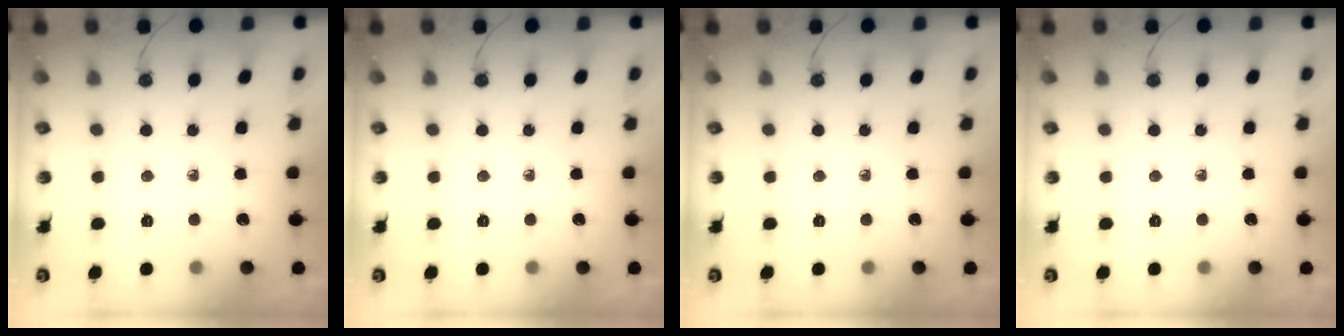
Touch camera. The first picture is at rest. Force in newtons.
{"total": 0.0}
{"total": 0.0}
{"total": 0.0}